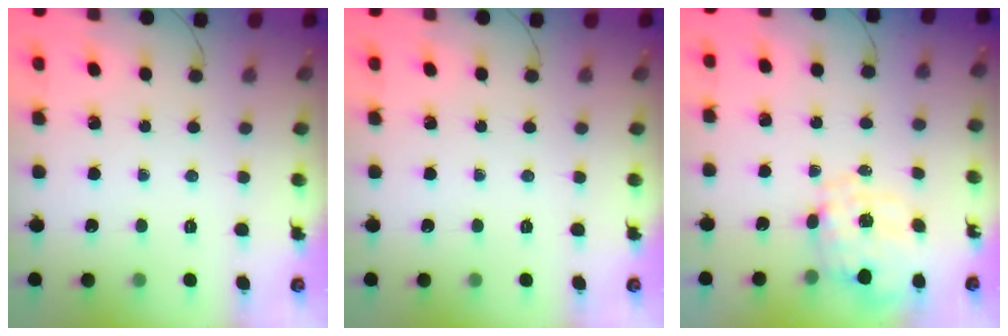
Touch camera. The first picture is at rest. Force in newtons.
{"total": 0.0}
{"total": 2.0, "press": 1.7, "slide": 1.1}